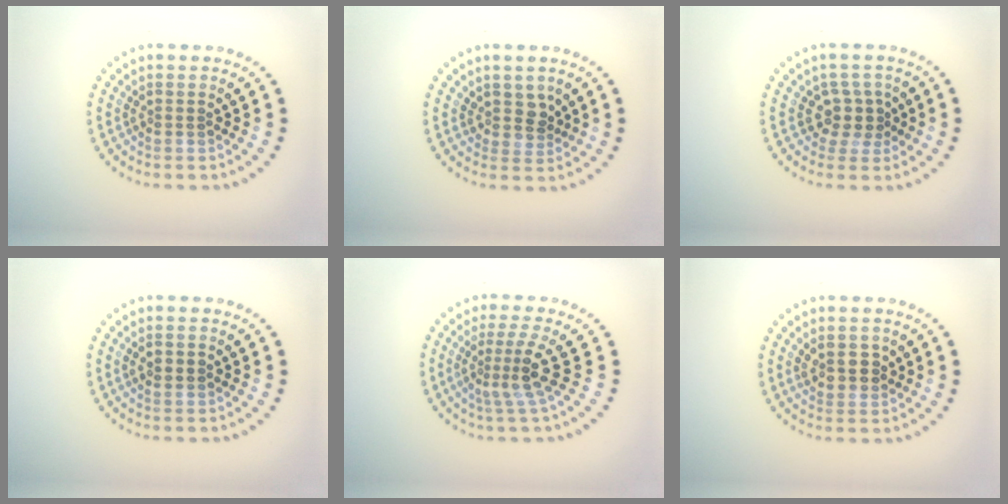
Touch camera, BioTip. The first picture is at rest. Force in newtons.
{"total": 1.9, "press": 1.5, "slide": 1.2}
{"total": 2.4, "press": 1.8, "slide": 1.7}
{"total": 1.8, "press": 1.8, "slide": 0.1}
{"total": 3.3, "press": 2.3, "slide": 2.4}
{"total": 2.6, "press": 2.5, "slide": 0.7}